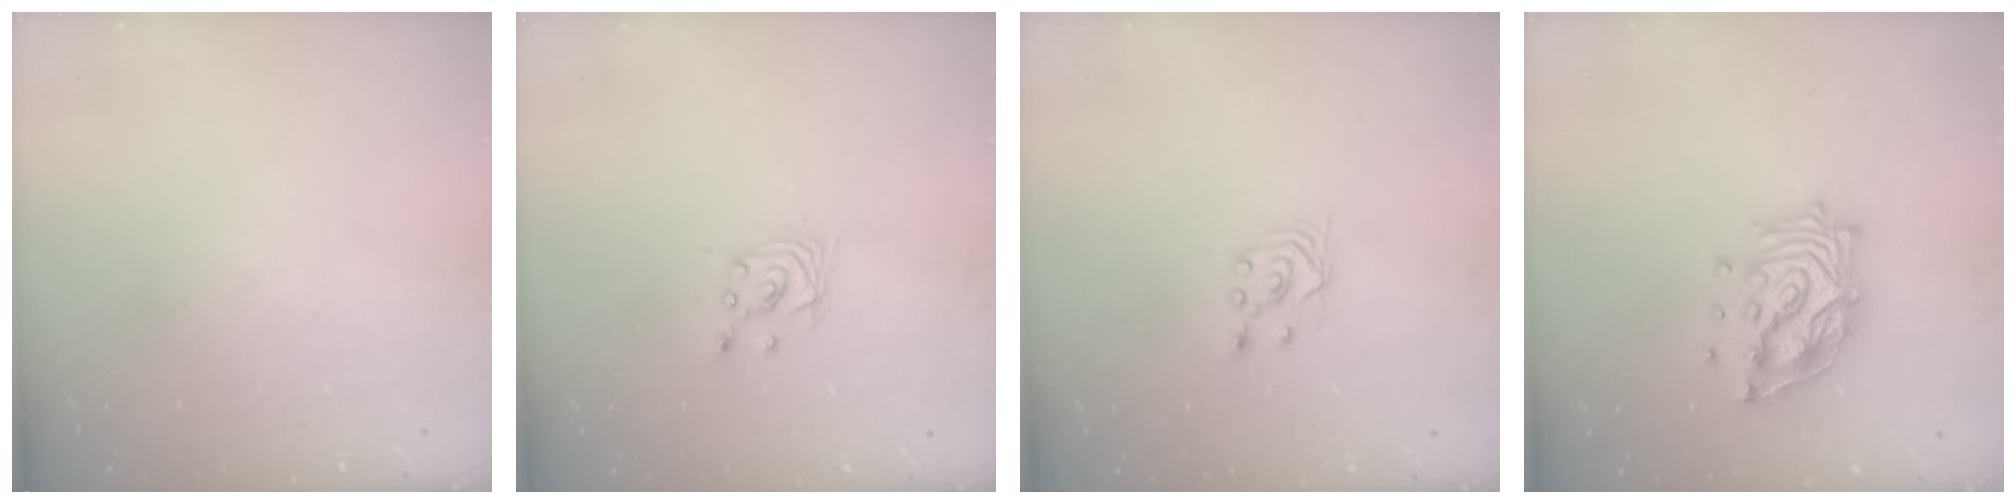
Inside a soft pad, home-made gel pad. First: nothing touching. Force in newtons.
{"total": 2.9, "press": 2.9, "slide": 0.2}
{"total": 2.8, "press": 2.4, "slide": 1.4}
{"total": 14.1, "press": 14.0, "slide": 1.4}